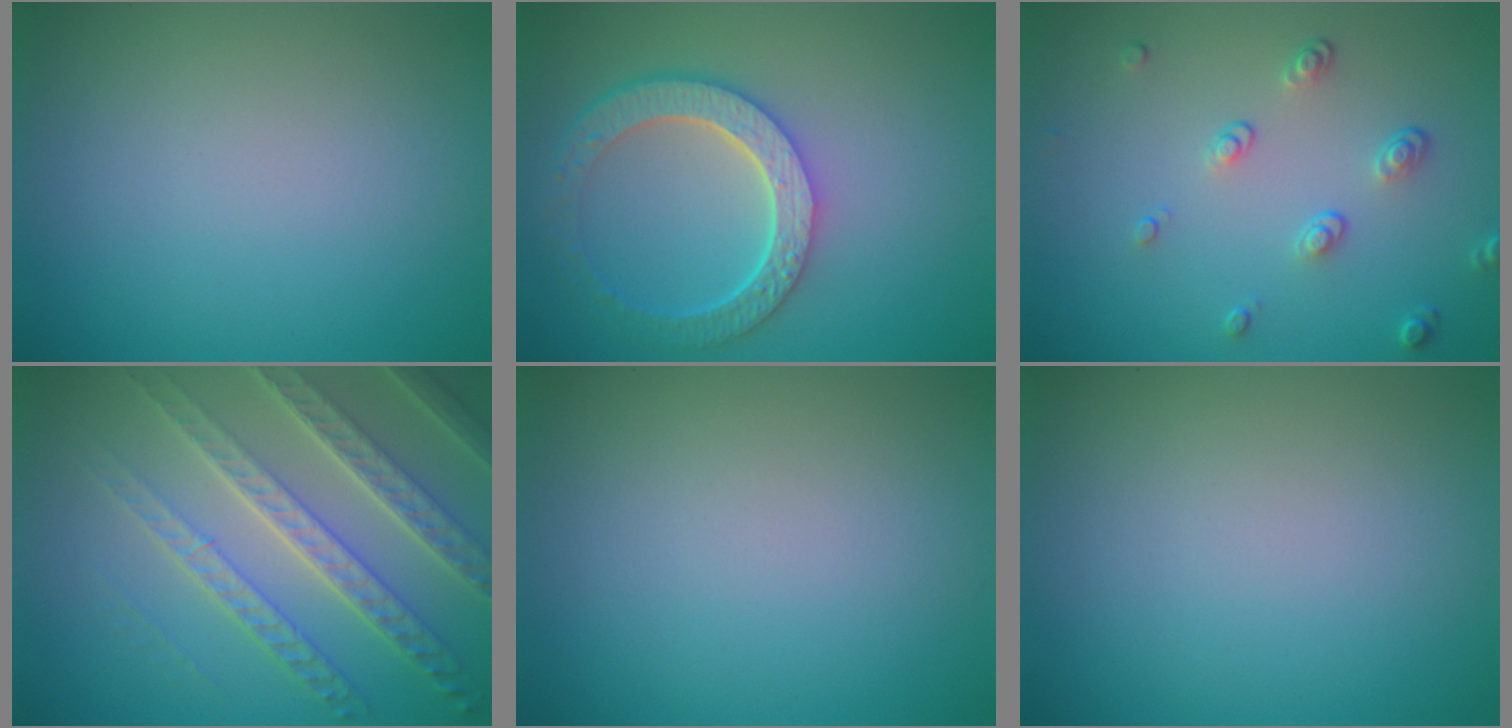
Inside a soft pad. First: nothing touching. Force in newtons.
{"total": 5.8, "press": 4.4, "slide": 3.7}
{"total": 2.2, "press": 1.4, "slide": 1.7}
{"total": 7.9, "press": 5.4, "slide": 5.7}
{"total": 0.0}
{"total": 0.0}